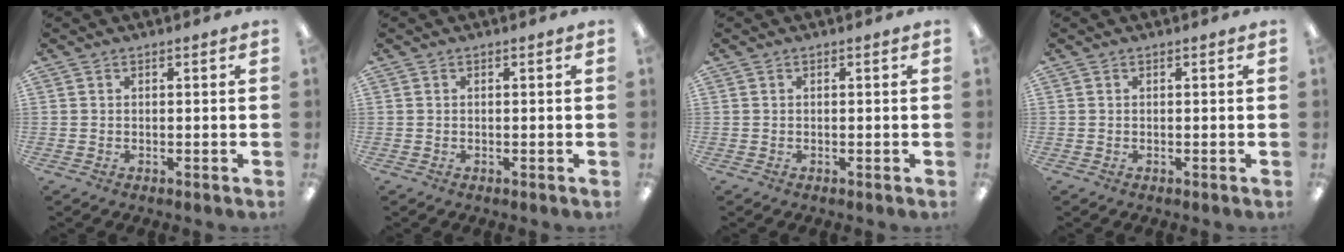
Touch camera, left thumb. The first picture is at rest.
{"total": 0.0}
{"total": 0.0}
{"total": 0.0}